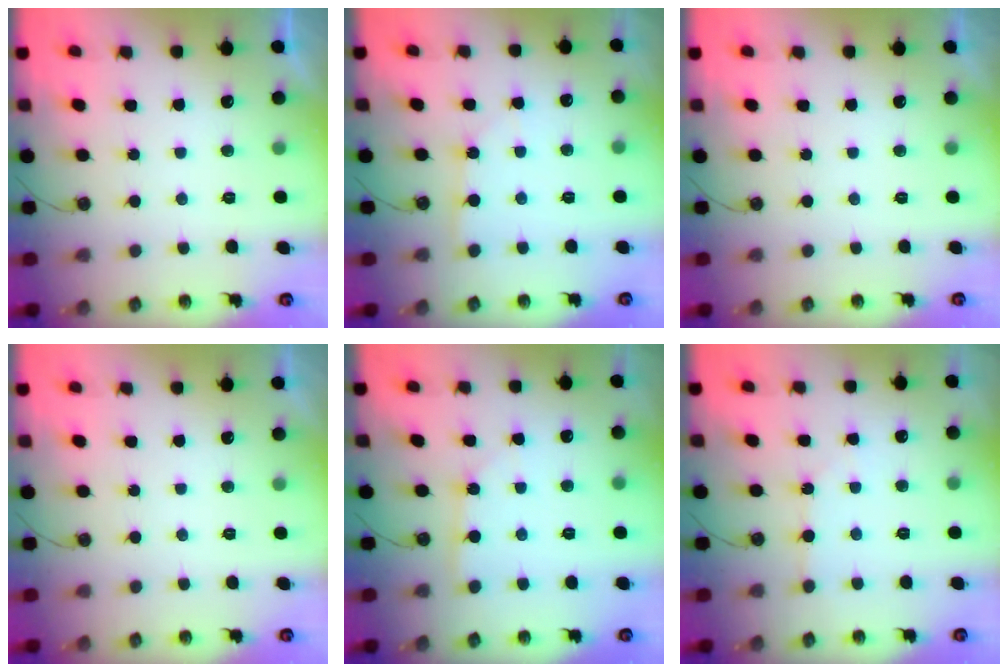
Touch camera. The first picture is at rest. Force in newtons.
{"total": 2.8, "press": 2.8, "slide": 0.3}
{"total": 0.0}
{"total": 0.0}
{"total": 1.8, "press": 1.8, "slide": 0.2}
{"total": 2.9, "press": 2.8, "slide": 0.4}